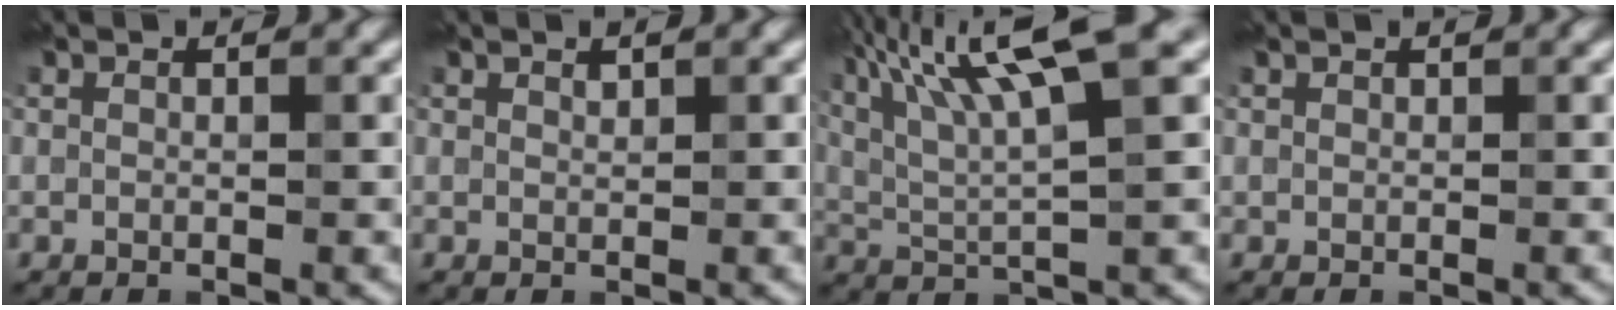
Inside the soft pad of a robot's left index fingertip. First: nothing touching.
{"total": 1.1, "force": [0.1, -0.8, -0.8], "torque": [-0.008, -0.005, 0.028]}
{"total": 8.4, "force": [4.4, 1.0, 7.0], "torque": [-0.152, 0.012, 0.108]}
{"total": 1.3, "force": [0.2, -0.7, -1.1], "torque": [-0.001, -0.004, 0.026]}